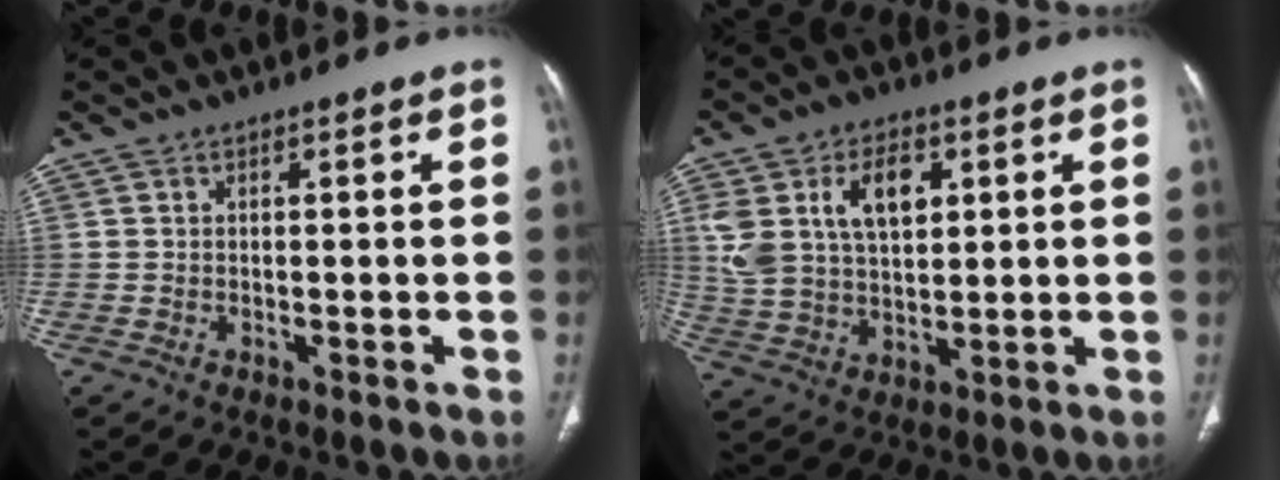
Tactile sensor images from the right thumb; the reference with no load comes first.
{"total": 13.4, "force": [4.6, 8.2, 9.6], "torque": [-0.167, -0.004, 0.096]}